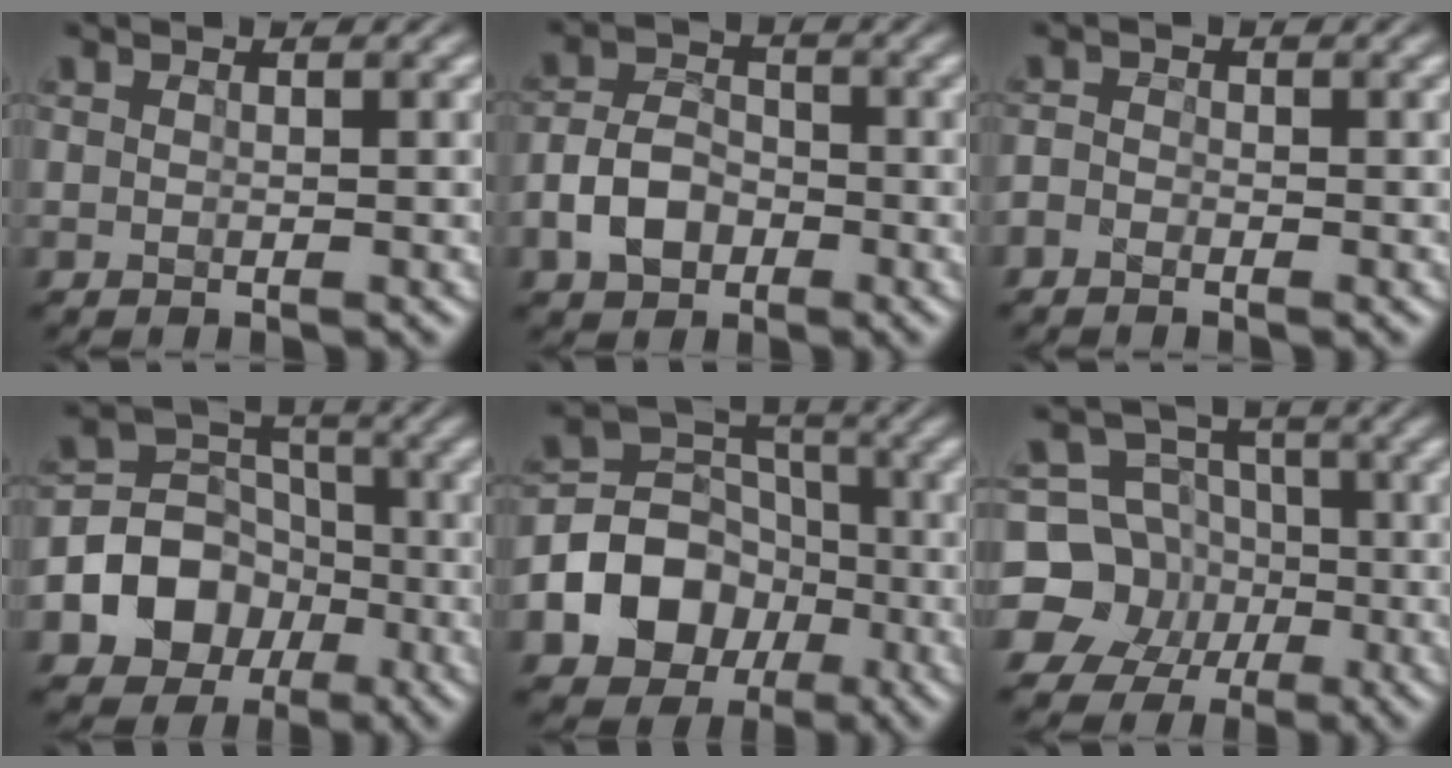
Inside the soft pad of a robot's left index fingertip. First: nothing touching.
{"total": 4.3, "force": [-2.0, 2.8, 2.5], "torque": [-0.051, 0.006, -0.036]}
{"total": 1.3, "force": [-1.1, 0.6, 0.3], "torque": [0.002, 0.010, -0.022]}
{"total": 9.8, "force": [-3.8, 8.2, 3.8], "torque": [-0.063, -0.003, -0.088]}
{"total": 10.6, "force": [-3.9, 8.6, 4.8], "torque": [-0.087, -0.012, -0.089]}
{"total": 10.6, "force": [-2.8, 9.9, 2.6], "torque": [-0.078, 0.009, -0.070]}